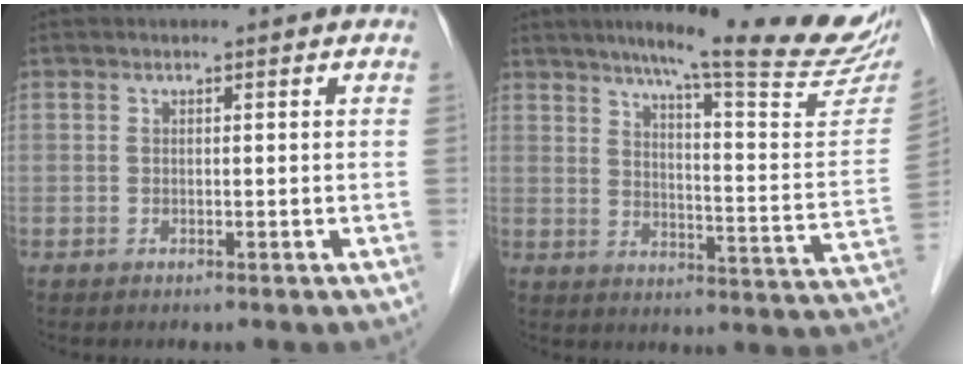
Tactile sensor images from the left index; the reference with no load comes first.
{"total": 23.9, "force": [19.7, 0.9, 13.6], "torque": [-0.185, -0.059, 0.248]}